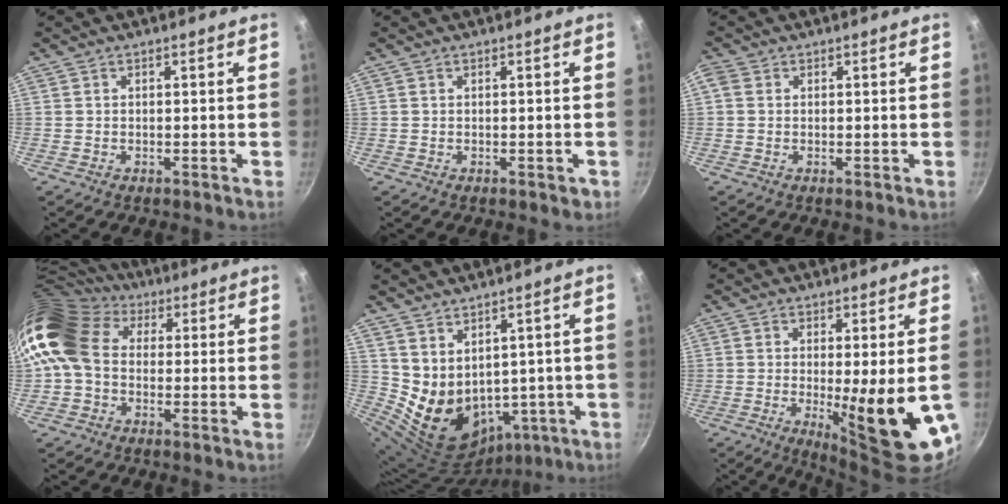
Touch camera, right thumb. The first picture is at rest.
{"total": 1.4, "force": [-0.1, 0.9, 1.1], "torque": [-0.009, 0.001, 0.000]}
{"total": 1.8, "force": [0.3, 1.5, 0.9], "torque": [-0.017, 0.004, 0.001]}
{"total": 14.2, "force": [1.8, 11.2, 8.6], "torque": [-0.155, 0.029, 0.010]}
{"total": 11.7, "force": [2.9, 8.7, 7.3], "torque": [-0.109, -0.025, 0.087]}
{"total": 14.9, "force": [-2.3, 3.0, 14.4], "torque": [-0.187, -0.029, -0.019]}